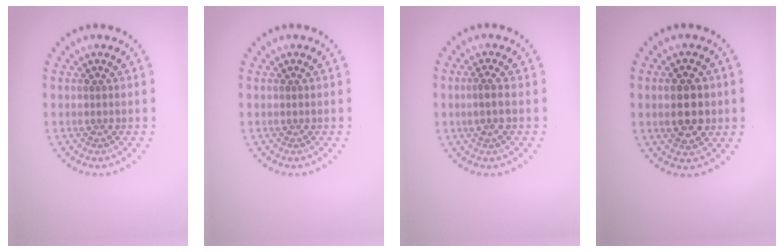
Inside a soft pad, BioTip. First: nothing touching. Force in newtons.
{"total": 0.0}
{"total": 1.8, "press": 1.6, "slide": 0.9}
{"total": 4.5, "press": 4.5, "slide": 0.2}